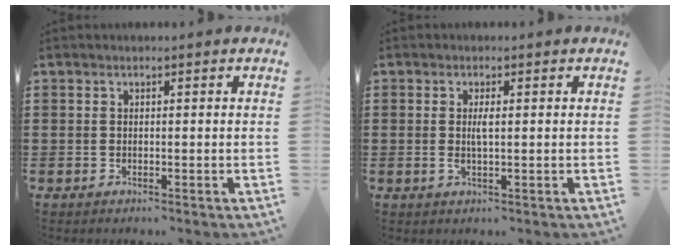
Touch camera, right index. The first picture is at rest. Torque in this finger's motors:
{"motor_torque": [0.89, 0.25, 0.07, 0.07]}